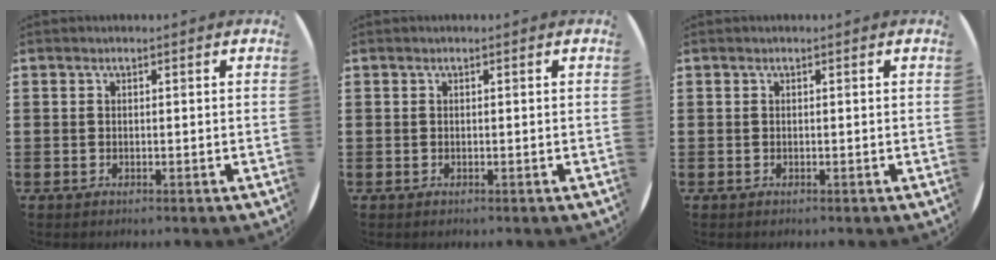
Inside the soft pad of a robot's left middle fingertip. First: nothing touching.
{"total": 0.0}
{"total": 0.0}